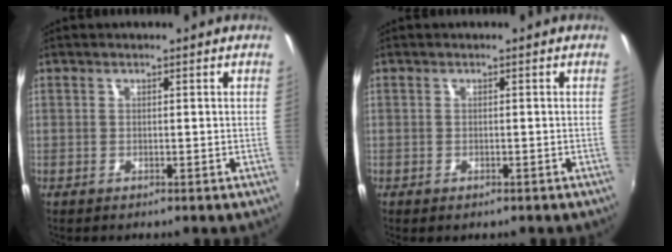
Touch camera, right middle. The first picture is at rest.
{"total": 1.3, "force": [-0.9, 0.7, 0.6], "torque": [-0.012, -0.007, -0.013]}